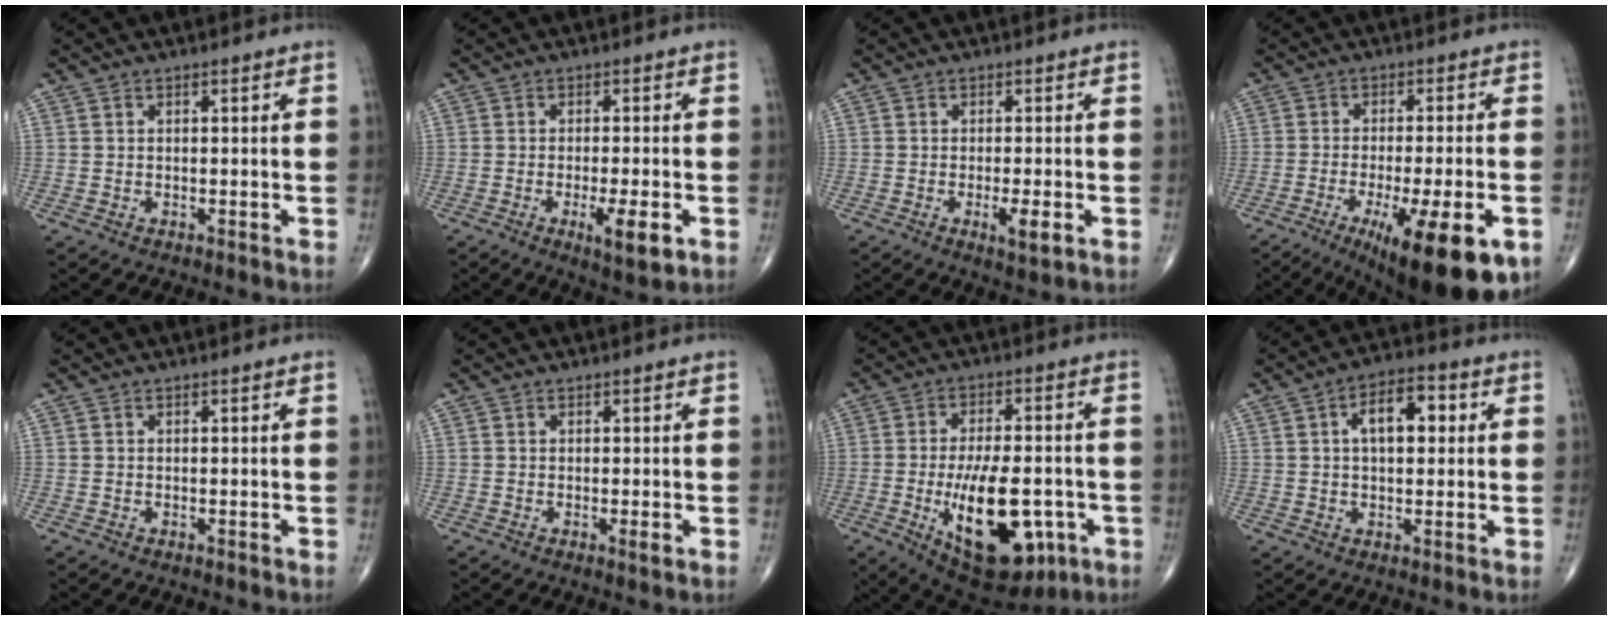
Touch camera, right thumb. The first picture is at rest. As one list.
[{"total": 6.3, "force": [-2.2, 1.4, 5.7], "torque": [-0.091, -0.009, -0.031]}, {"total": 3.8, "force": [-1.3, 0.8, 3.5], "torque": [-0.058, -0.007, -0.019]}, {"total": 18.6, "force": [-8.6, 4.8, 15.7], "torque": [-0.193, -0.001, -0.120]}, {"total": 0.0}, {"total": 0.9, "force": [-0.2, 0.1, 0.9], "torque": [-0.014, -0.003, -0.003]}, {"total": 20.0, "force": [-5.7, 9.5, 16.6], "torque": [-0.248, 0.010, -0.065]}, {"total": 8.7, "force": [1.9, 4.6, 7.2], "torque": [-0.097, 0.017, 0.023]}]